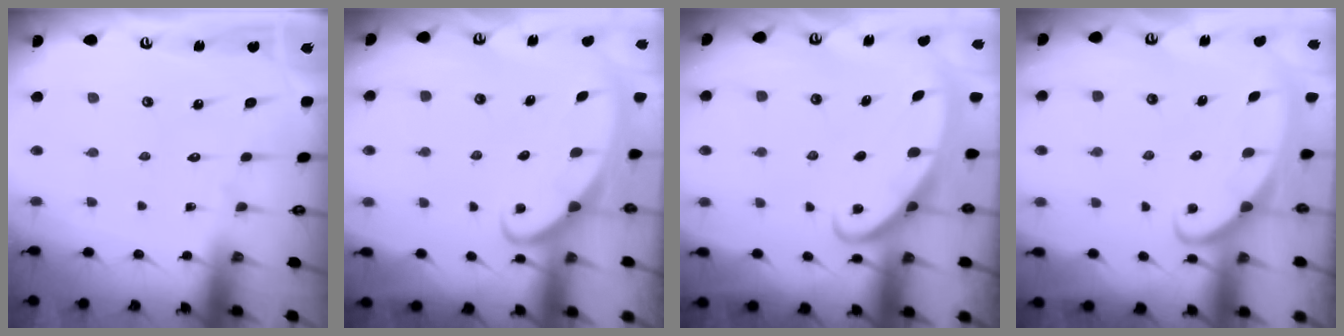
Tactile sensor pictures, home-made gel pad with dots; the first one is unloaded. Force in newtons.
{"total": 2.6, "press": 2.6, "slide": 0.3}
{"total": 2.5, "press": 2.5, "slide": 0.4}
{"total": 2.6, "press": 2.6, "slide": 0.3}